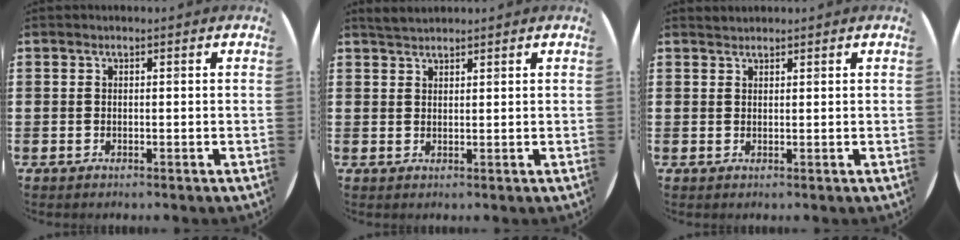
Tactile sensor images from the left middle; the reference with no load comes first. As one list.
[{"total": 2.0, "force": [1.9, 0.4, 0.3], "torque": [-0.010, 0.005, 0.037]}, {"total": 0.9, "force": [0.9, 0.1, -0.1], "torque": [0.000, 0.001, 0.017]}]